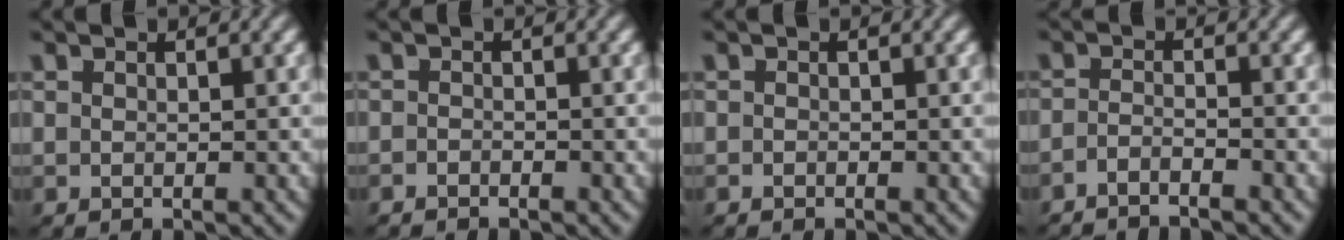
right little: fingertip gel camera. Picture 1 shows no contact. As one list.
[{"total": 1.3, "force": [-1.2, -0.4, -0.4], "torque": [0.012, -0.011, -0.016]}, {"total": 0.7, "force": [-0.6, -0.4, -0.2], "torque": [0.008, -0.006, -0.007]}, {"total": 2.8, "force": [-2.7, -0.1, 0.6], "torque": [-0.011, -0.014, -0.042]}]